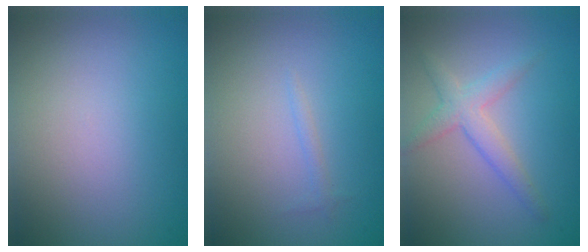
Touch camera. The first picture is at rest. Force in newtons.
{"total": 0.6, "press": 0.6, "slide": 0.0}
{"total": 2.2, "press": 2.2, "slide": 0.2}